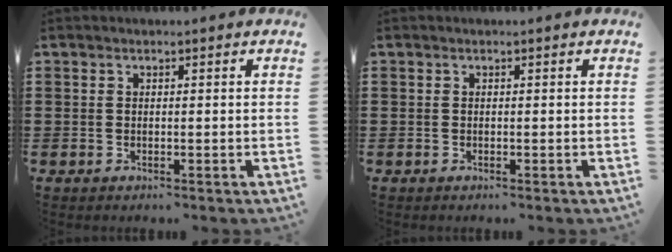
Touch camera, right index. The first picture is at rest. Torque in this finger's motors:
{"motor_torque": [-0.01, 0.01, 0.00, 0.00]}